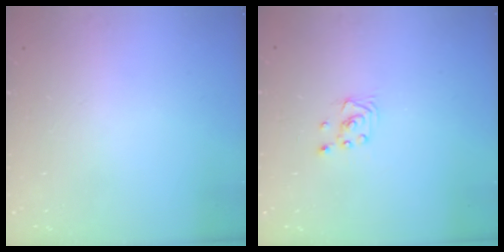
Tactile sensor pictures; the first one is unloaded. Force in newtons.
{"total": 2.0, "press": 2.0, "slide": 0.1}